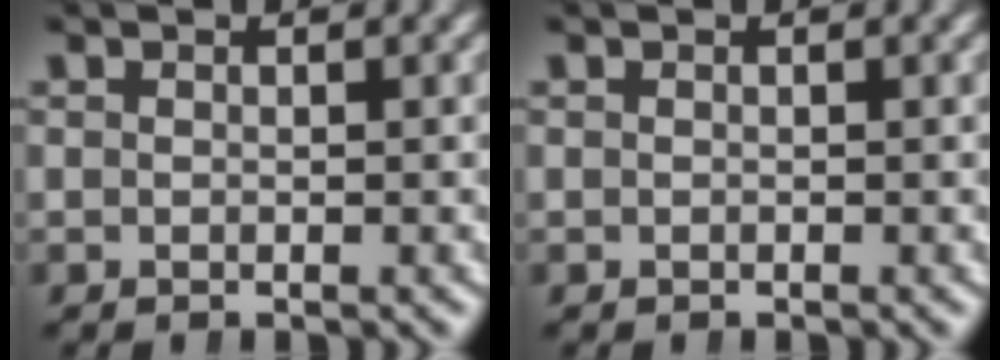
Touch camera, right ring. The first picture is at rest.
{"total": 0.0}